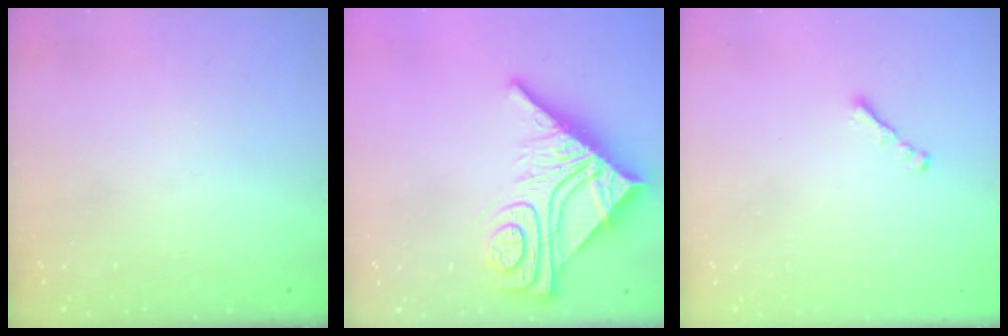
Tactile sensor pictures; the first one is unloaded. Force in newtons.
{"total": 17.5, "press": 17.4, "slide": 1.6}
{"total": 1.3, "press": 1.2, "slide": 0.5}